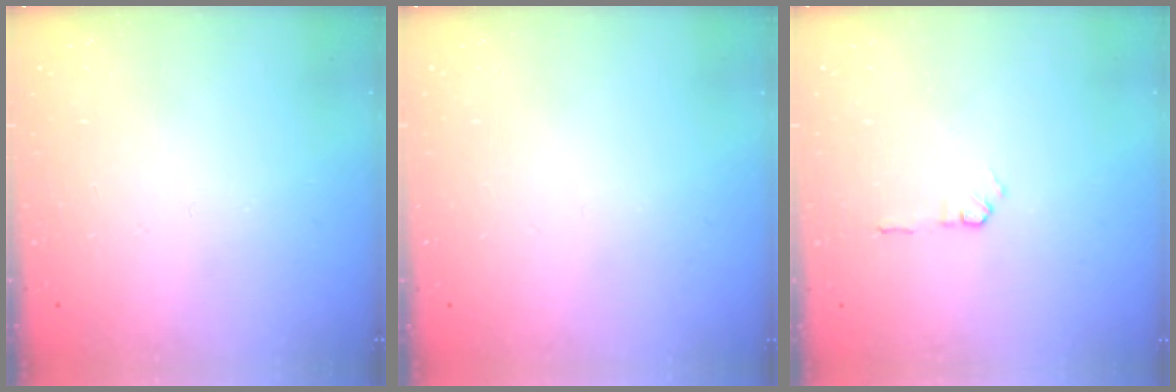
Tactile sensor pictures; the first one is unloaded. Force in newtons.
{"total": 0.0}
{"total": 3.5, "press": 3.5, "slide": 0.5}